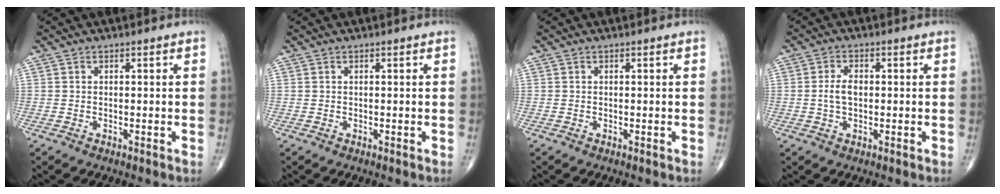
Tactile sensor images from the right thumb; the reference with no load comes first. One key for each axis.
{"total": 0.0}
{"total": 0.0}
{"total": 3.6, "fx": -0.1, "fy": 2.1, "fz": 2.9, "tx": -0.059, "ty": 0.008, "tz": -0.004}